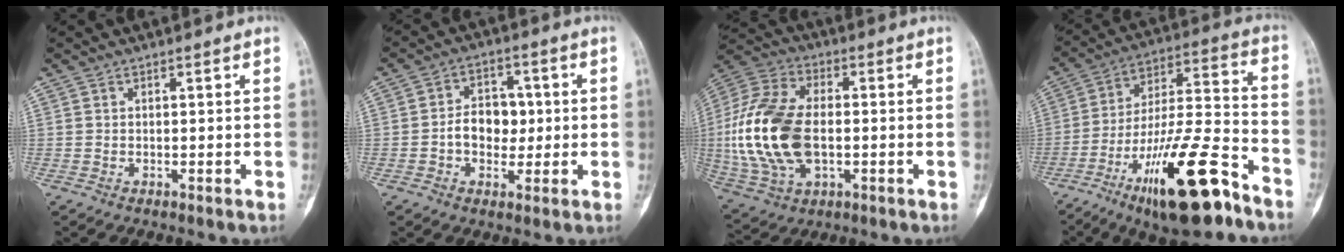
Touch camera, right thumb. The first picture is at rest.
{"total": 7.7, "force": [-0.3, 5.7, 5.2], "torque": [-0.049, 0.016, -0.011]}
{"total": 20.8, "force": [-1.1, 12.2, 16.8], "torque": [-0.361, 0.006, -0.014]}
{"total": 22.6, "force": [-13.0, 6.2, 17.4], "torque": [-0.302, 0.074, -0.218]}